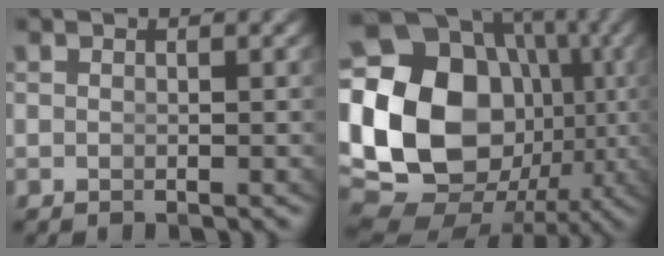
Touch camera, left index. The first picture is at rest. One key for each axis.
{"total": 24.0, "fx": -1.8, "fy": 19.0, "fz": 14.6, "tx": -0.312, "ty": -0.077, "tz": -0.009}